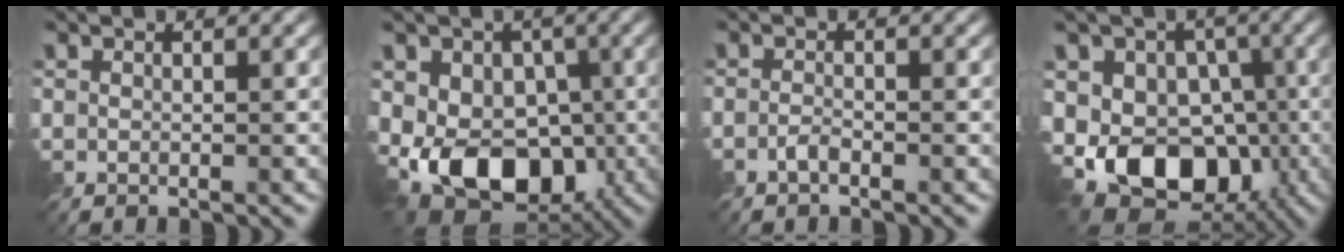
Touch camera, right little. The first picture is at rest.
{"total": 8.0, "force": [-1.7, 5.8, 5.3], "torque": [-0.090, -0.008, -0.039]}
{"total": 1.1, "force": [-0.9, 0.1, 0.6], "torque": [-0.017, 0.001, -0.021]}
{"total": 10.0, "force": [-3.1, 7.4, 5.9], "torque": [-0.088, -0.001, -0.065]}